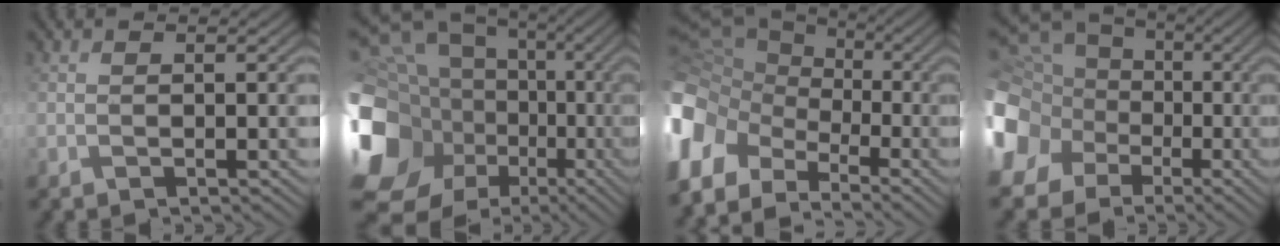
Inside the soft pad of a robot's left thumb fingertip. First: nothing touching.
{"total": 21.1, "force": [-4.4, 17.2, 11.4], "torque": [-0.288, -0.003, -0.076]}
{"total": 14.5, "force": [-4.9, 11.1, 8.0], "torque": [-0.241, -0.015, -0.098]}
{"total": 19.2, "force": [-2.2, 17.0, 8.6], "torque": [-0.256, -0.016, -0.072]}